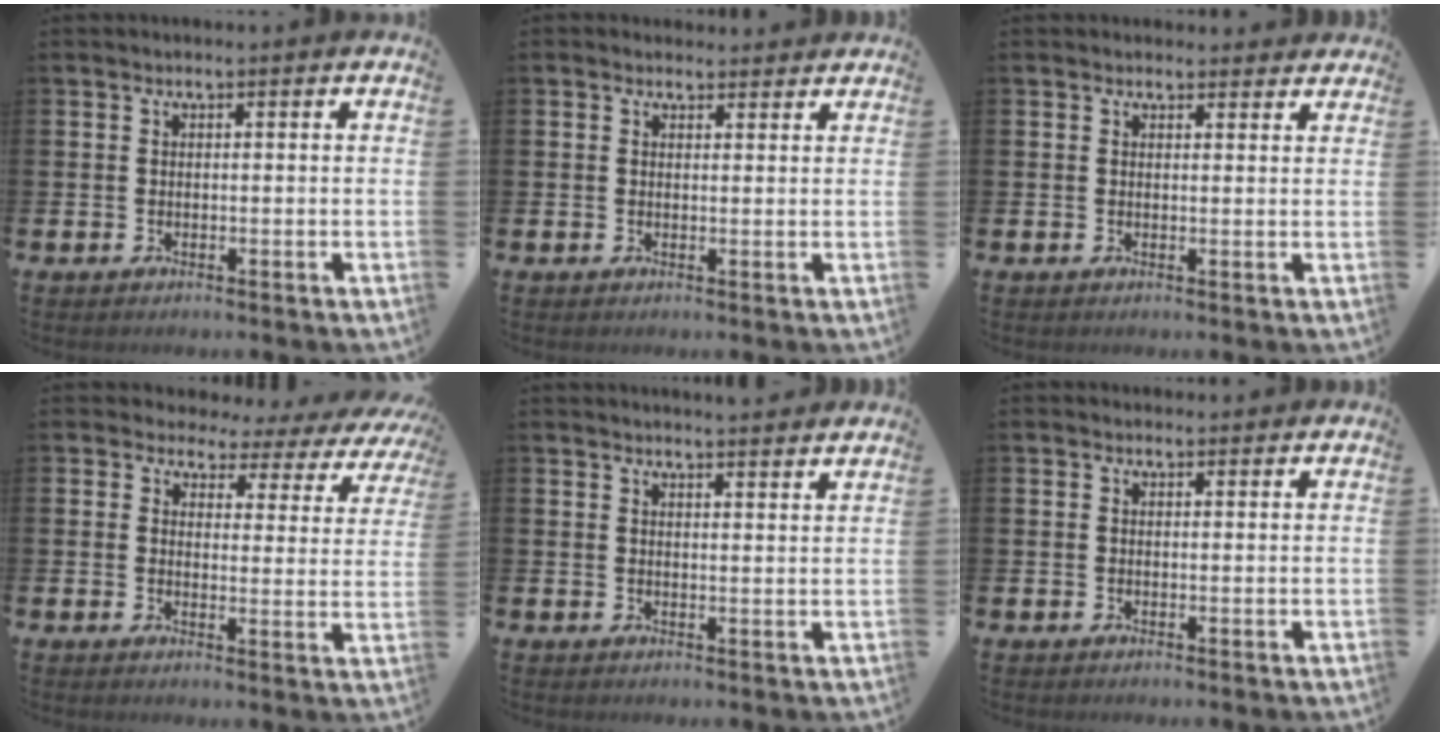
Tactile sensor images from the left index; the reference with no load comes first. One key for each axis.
{"total": 1.2, "fx": 1.1, "fy": 0.5, "fz": 0.0, "tx": 0.006, "ty": 0.000, "tz": 0.019}
{"total": 1.4, "fx": 1.3, "fy": 0.6, "fz": 0.0, "tx": 0.013, "ty": -0.004, "tz": 0.021}
{"total": 2.4, "fx": 1.7, "fy": 1.7, "fz": 0.3, "tx": -0.021, "ty": -0.024, "tz": 0.019}
{"total": 2.8, "fx": 2.8, "fy": -0.4, "fz": -0.2, "tx": -0.003, "ty": -0.019, "tz": 0.052}
{"total": 0.7, "fx": 0.6, "fy": 0.3, "fz": 0.1, "tx": 0.005, "ty": 0.001, "tz": 0.010}